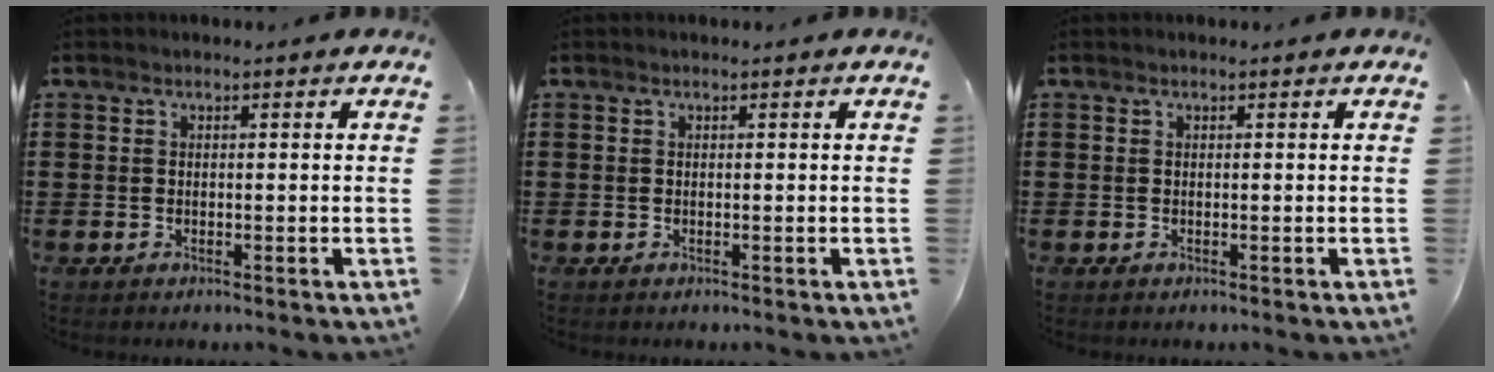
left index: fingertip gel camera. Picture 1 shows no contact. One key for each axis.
{"total": 0.0}
{"total": 0.0}